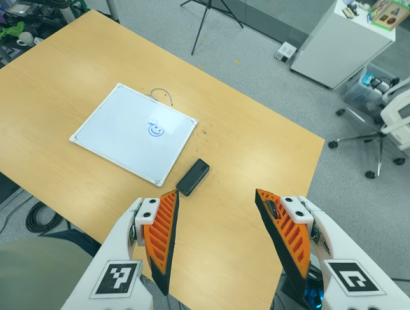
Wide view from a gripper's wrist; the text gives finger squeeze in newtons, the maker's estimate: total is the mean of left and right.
{"total": 0.0}